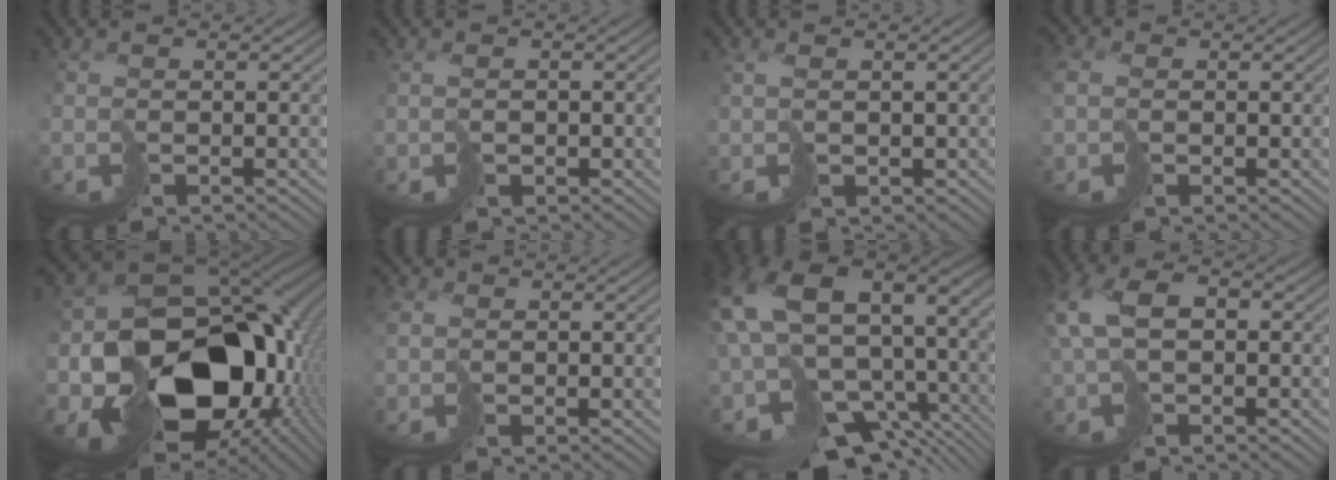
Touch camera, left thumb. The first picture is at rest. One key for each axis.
{"total": 1.6, "fx": -0.1, "fy": 1.5, "fz": 0.5, "tx": -0.011, "ty": 0.000, "tz": 0.000}
{"total": 2.2, "fx": 0.8, "fy": 1.2, "fz": 1.7, "tx": -0.036, "ty": -0.001, "tz": 0.024}
{"total": 4.1, "fx": -0.1, "fy": 3.4, "fz": 2.4, "tx": -0.089, "ty": 0.001, "tz": -0.006}
{"total": 20.1, "fx": -4.4, "fy": 13.9, "fz": 13.8, "tx": -0.289, "ty": -0.034, "tz": -0.042}
{"total": 3.5, "fx": 0.3, "fy": 3.0, "fz": 1.7, "tx": -0.069, "ty": 0.001, "tz": 0.000}
{"total": 16.4, "fx": -2.2, "fy": 11.5, "fz": 11.5, "tx": -0.280, "ty": -0.064, "tz": 0.027}
{"total": 7.9, "fx": 1.1, "fy": 4.8, "fz": 6.1, "tx": -0.157, "ty": 0.010, "tz": 0.021}